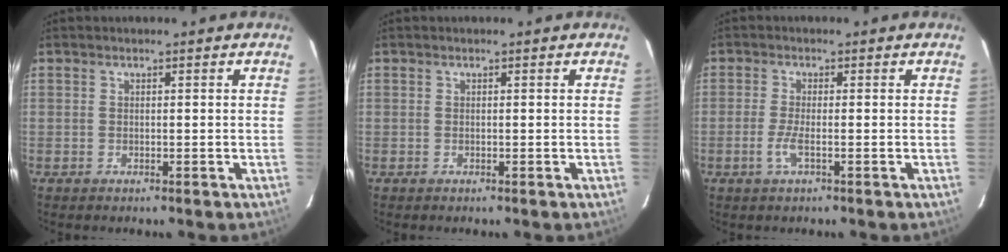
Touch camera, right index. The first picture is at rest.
{"total": 0.0}
{"total": 3.1, "force": [-1.2, 0.3, 2.9], "torque": [-0.064, -0.005, -0.025]}